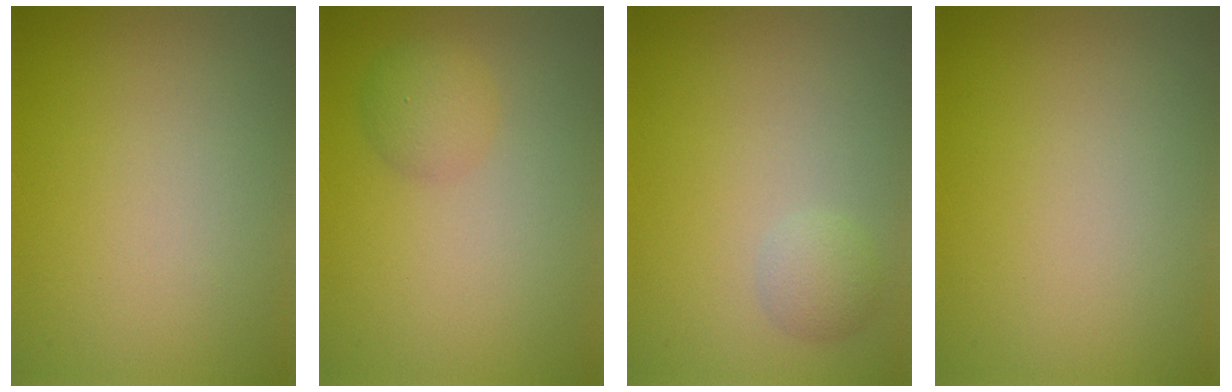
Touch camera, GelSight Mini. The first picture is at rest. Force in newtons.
{"total": 2.1, "press": 2.1, "slide": 0.1}
{"total": 1.6, "press": 1.6, "slide": 0.1}
{"total": 0.0}